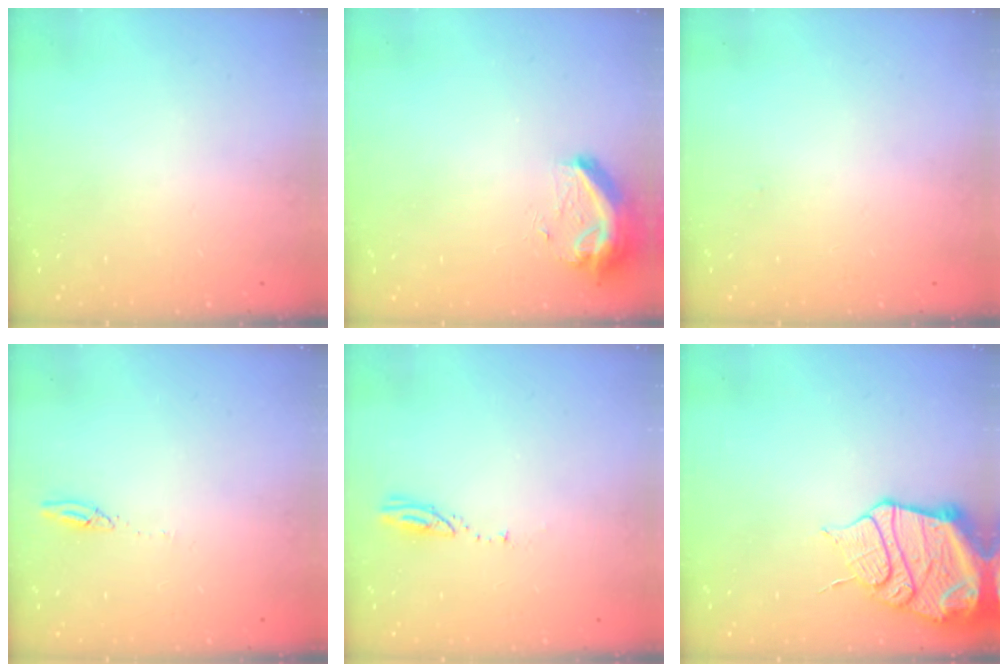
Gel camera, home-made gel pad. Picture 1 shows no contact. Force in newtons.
{"total": 9.2, "press": 9.1, "slide": 1.1}
{"total": 9.0, "press": 1.4, "slide": 8.9}
{"total": 2.7, "press": 2.7, "slide": 0.2}
{"total": 3.0, "press": 3.0, "slide": 0.1}
{"total": 17.2, "press": 17.1, "slide": 1.7}